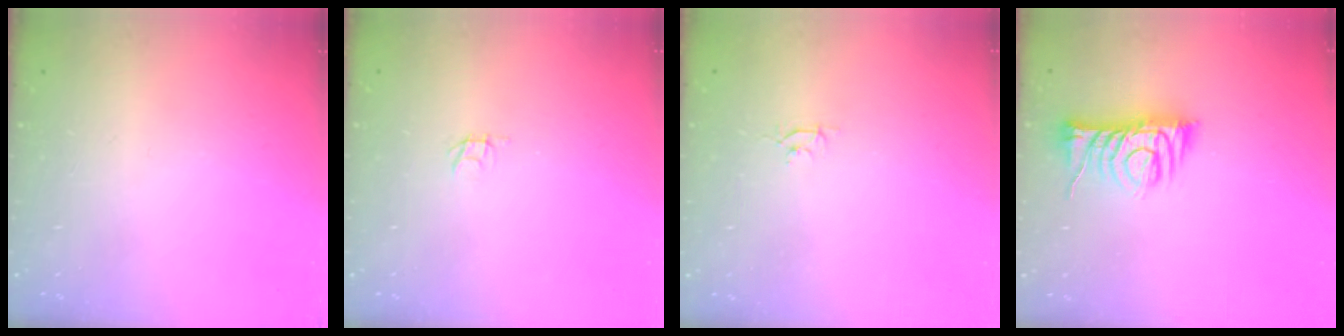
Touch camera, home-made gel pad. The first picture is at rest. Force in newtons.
{"total": 1.8, "press": 1.8, "slide": 0.1}
{"total": 2.6, "press": 2.6, "slide": 0.3}
{"total": 9.6, "press": 9.6, "slide": 0.5}